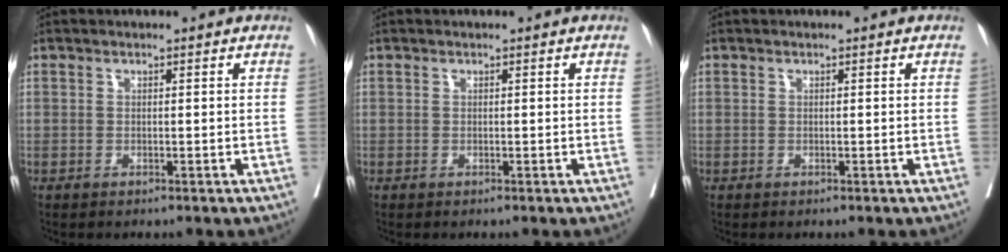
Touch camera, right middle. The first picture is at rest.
{"total": 0.0}
{"total": 0.0}